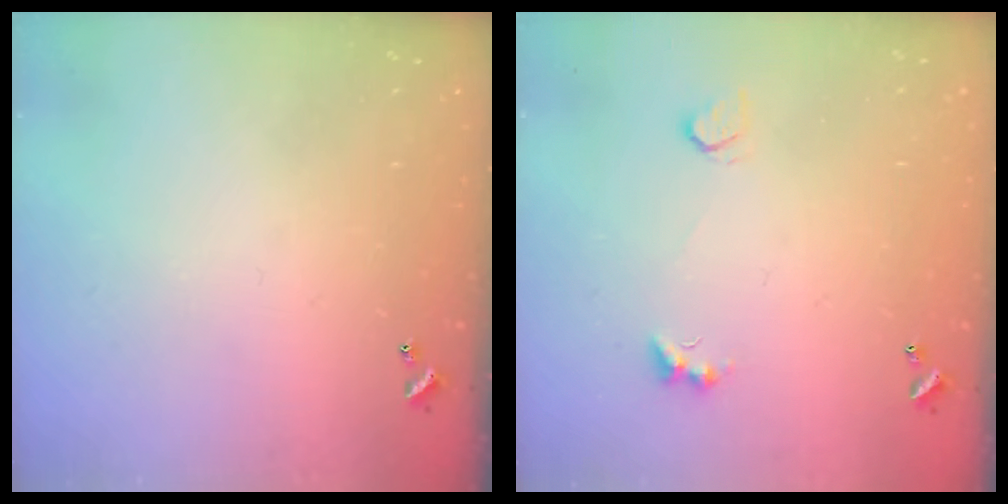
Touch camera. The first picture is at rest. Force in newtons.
{"total": 3.0, "press": 2.9, "slide": 0.8}